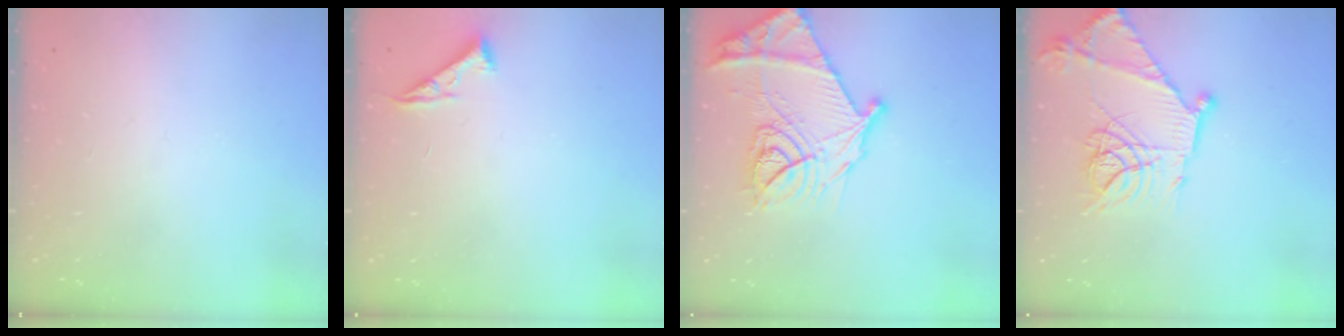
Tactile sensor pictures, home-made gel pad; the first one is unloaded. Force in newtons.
{"total": 4.3, "press": 4.3, "slide": 0.6}
{"total": 22.2, "press": 22.1, "slide": 2.4}
{"total": 16.5, "press": 16.4, "slide": 1.1}